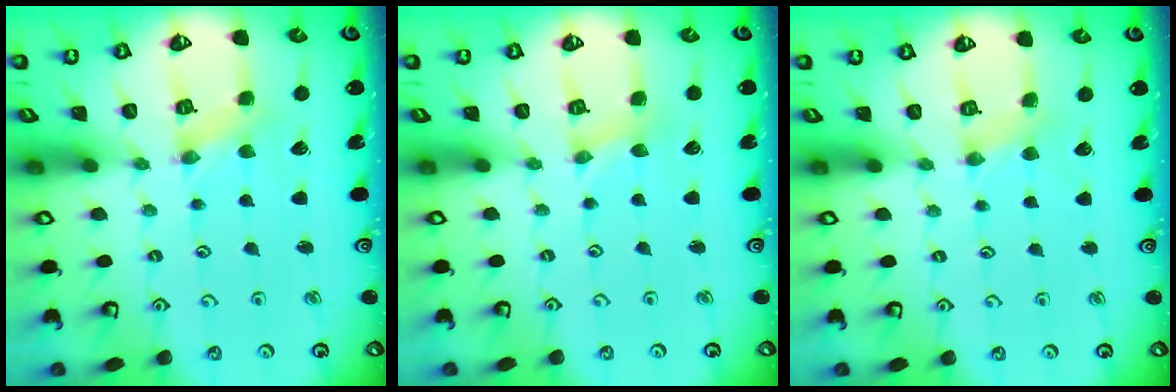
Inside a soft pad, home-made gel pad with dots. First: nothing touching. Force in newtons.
{"total": 0.0}
{"total": 2.0, "press": 2.0, "slide": 0.4}